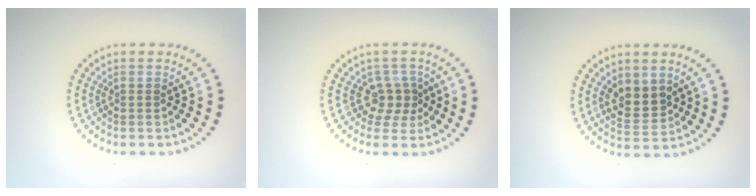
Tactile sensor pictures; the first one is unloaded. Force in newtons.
{"total": 2.4, "press": 1.7, "slide": 1.7}
{"total": 2.8, "press": 2.7, "slide": 0.9}